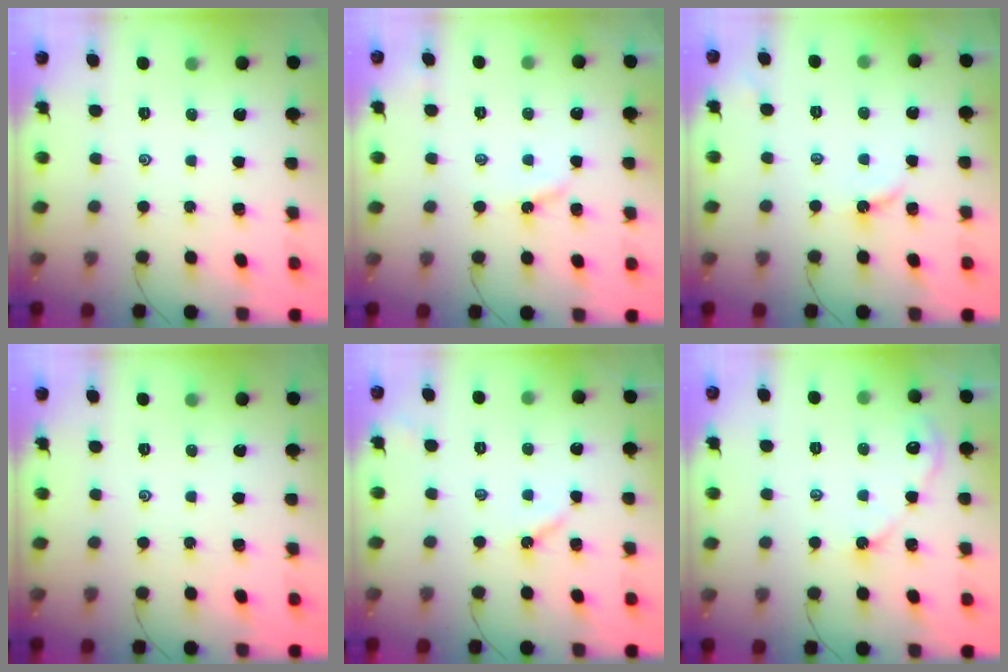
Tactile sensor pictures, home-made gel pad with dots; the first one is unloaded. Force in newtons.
{"total": 3.6, "press": 3.6, "slide": 0.2}
{"total": 2.6, "press": 2.6, "slide": 0.3}
{"total": 0.0}
{"total": 3.6, "press": 3.6, "slide": 0.3}
{"total": 5.7, "press": 5.7, "slide": 0.5}